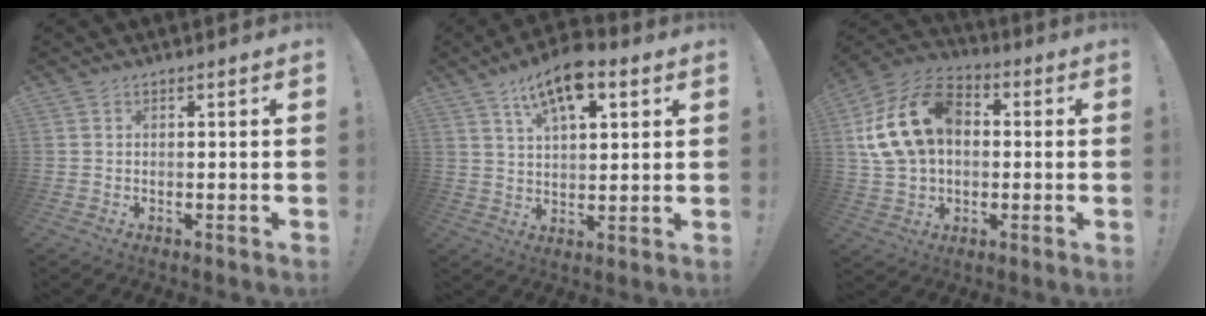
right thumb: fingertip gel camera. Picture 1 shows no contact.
{"total": 12.1, "force": [7.0, 5.3, 8.3], "torque": [-0.129, -0.025, 0.119]}
{"total": 19.8, "force": [4.0, 14.0, 13.4], "torque": [-0.232, 0.003, 0.079]}